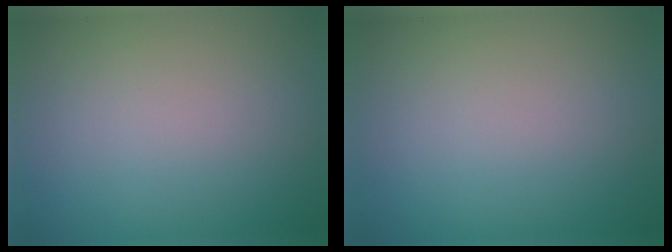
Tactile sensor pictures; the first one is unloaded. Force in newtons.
{"total": 0.0}